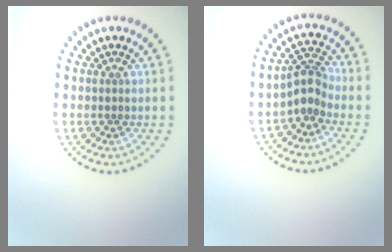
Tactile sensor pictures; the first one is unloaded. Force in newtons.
{"total": 2.5, "press": 1.9, "slide": 1.7}